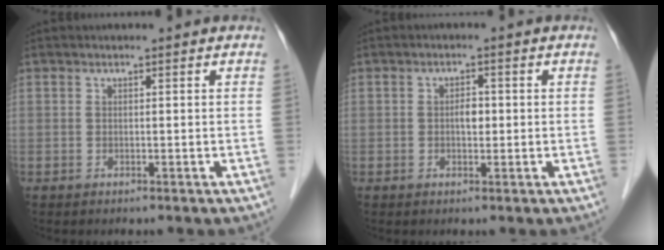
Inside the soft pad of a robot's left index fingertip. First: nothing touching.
{"total": 1.9, "force": [-0.1, 1.1, 1.5], "torque": [-0.024, 0.001, -0.003]}